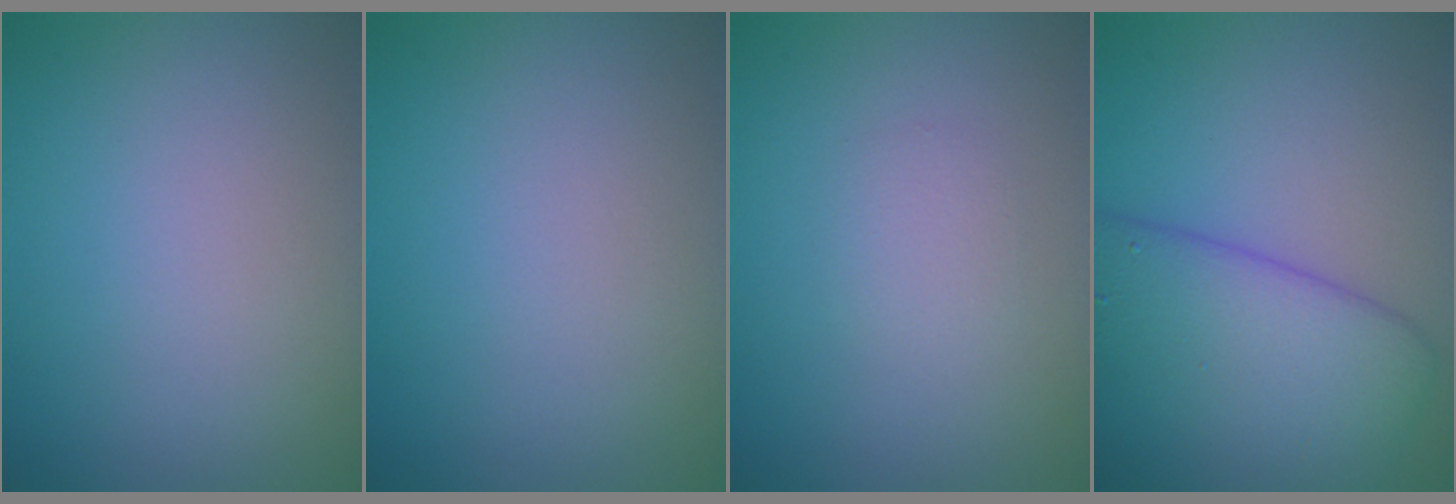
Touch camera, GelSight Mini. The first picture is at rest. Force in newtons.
{"total": 0.0}
{"total": 1.2, "press": 1.2, "slide": 0.0}
{"total": 7.9, "press": 7.9, "slide": 0.2}